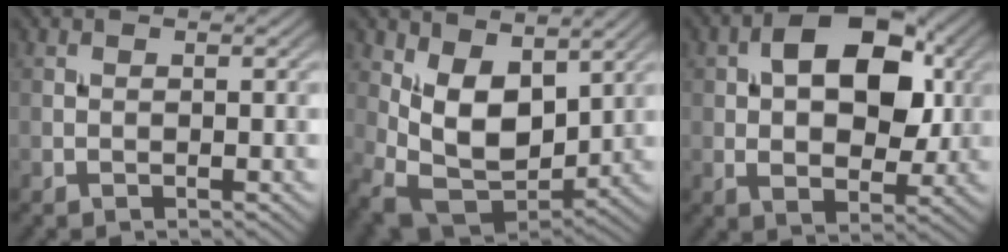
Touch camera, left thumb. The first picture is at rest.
{"total": 10.7, "force": [3.7, 6.4, 7.8], "torque": [-0.169, -0.013, 0.066]}
{"total": 12.0, "force": [2.4, 7.3, 9.2], "torque": [-0.140, 0.007, 0.032]}